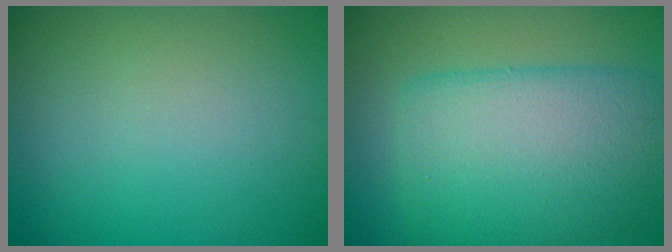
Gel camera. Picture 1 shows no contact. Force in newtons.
{"total": 9.0, "press": 9.0, "slide": 0.3}